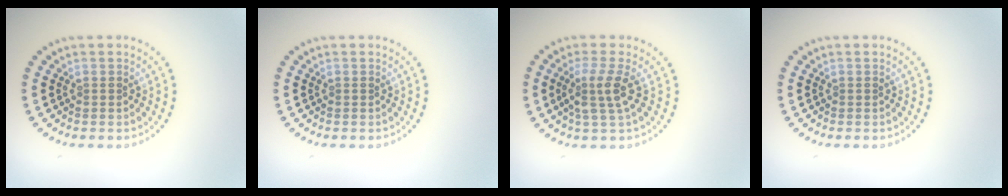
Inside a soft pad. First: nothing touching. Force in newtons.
{"total": 0.0}
{"total": 2.9, "press": 2.2, "slide": 1.8}
{"total": 0.0}